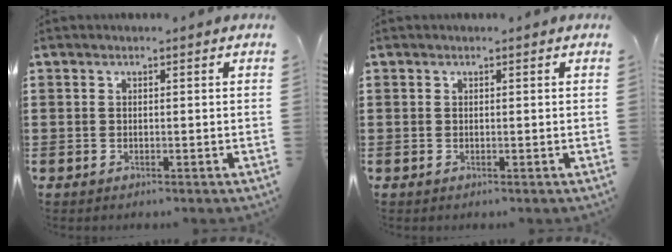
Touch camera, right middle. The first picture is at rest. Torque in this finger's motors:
{"motor_torque": [0.00, 0.00, 0.00, 0.00]}